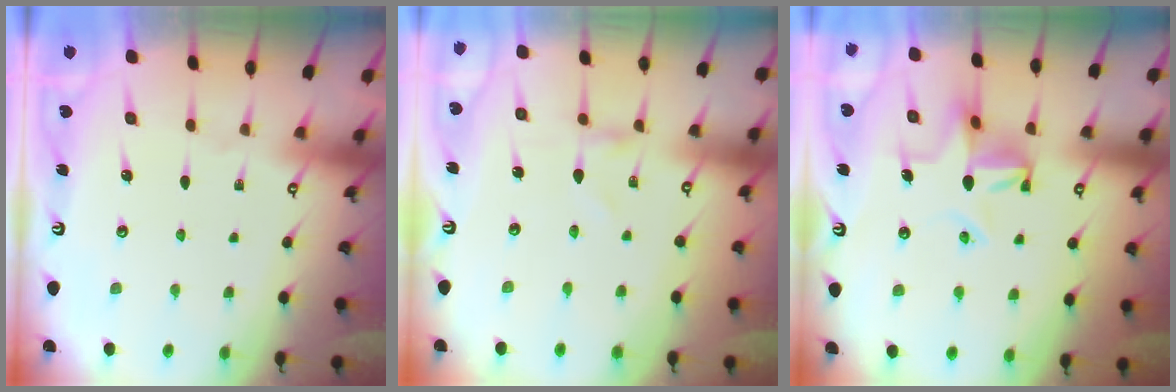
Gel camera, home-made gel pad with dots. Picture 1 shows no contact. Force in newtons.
{"total": 0.0}
{"total": 7.7, "press": 7.7, "slide": 1.1}